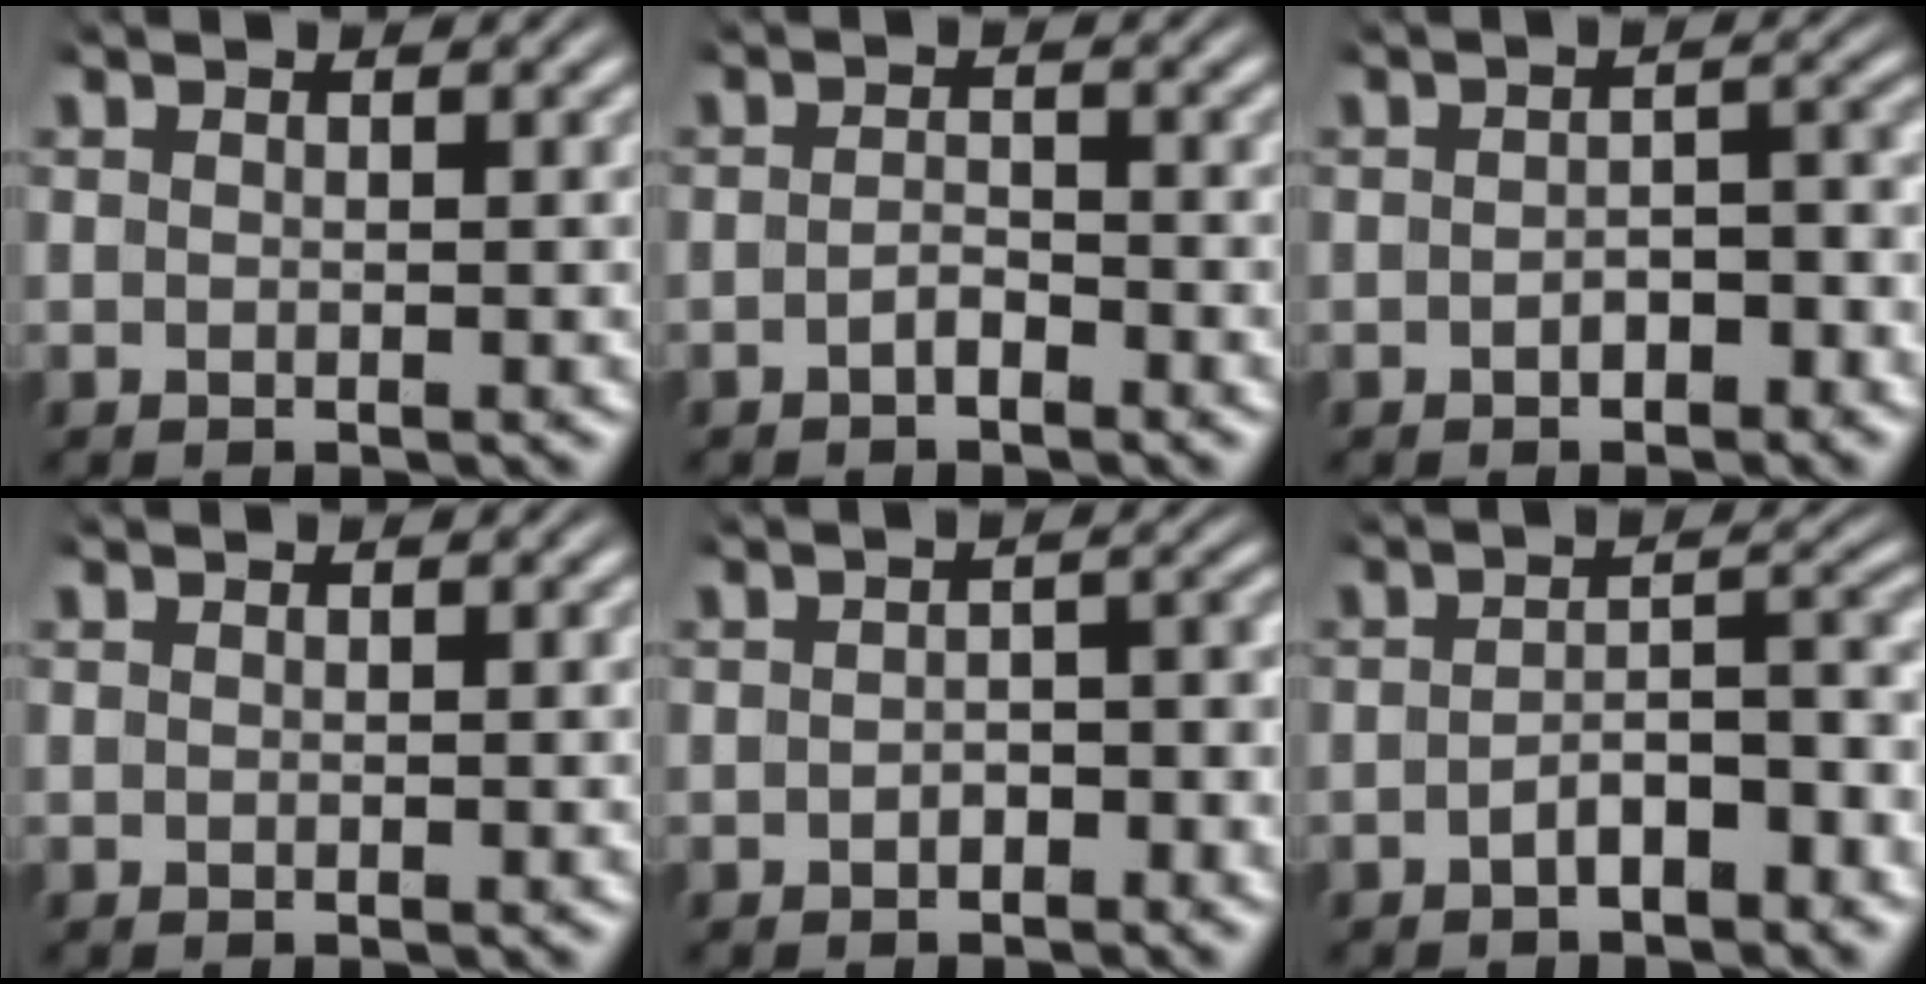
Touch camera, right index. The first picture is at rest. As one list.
[{"total": 1.6, "force": [-1.4, 0.5, 0.7], "torque": [-0.009, -0.005, -0.026]}, {"total": 2.1, "force": [-1.5, 1.0, 1.2], "torque": [-0.009, 0.000, -0.026]}, {"total": 0.0}, {"total": 1.8, "force": [-1.3, 0.8, 1.0], "torque": [-0.002, 0.001, -0.023]}, {"total": 3.8, "force": [-2.8, 1.1, 2.3], "torque": [-0.026, -0.006, -0.042]}]